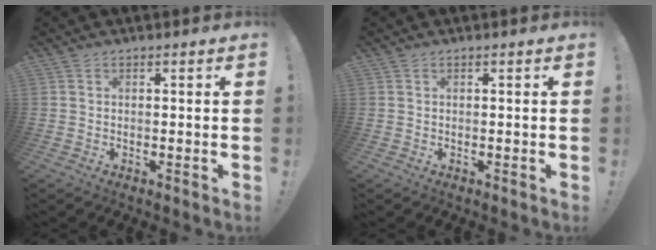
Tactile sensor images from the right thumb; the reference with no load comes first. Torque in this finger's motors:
{"motor_torque": [-0.08, 0.08, 0.00, 0.00, 0.00]}